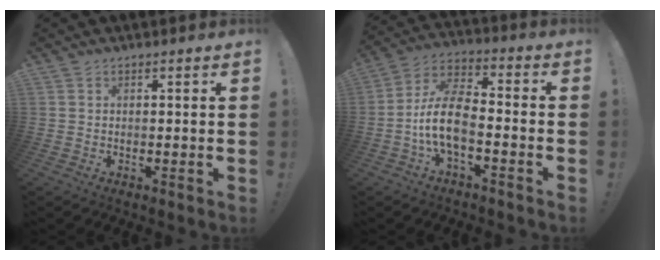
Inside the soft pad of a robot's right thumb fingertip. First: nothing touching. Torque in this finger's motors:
{"motor_torque": [0.44, 0.08, 1.51, -0.74, 0.53]}